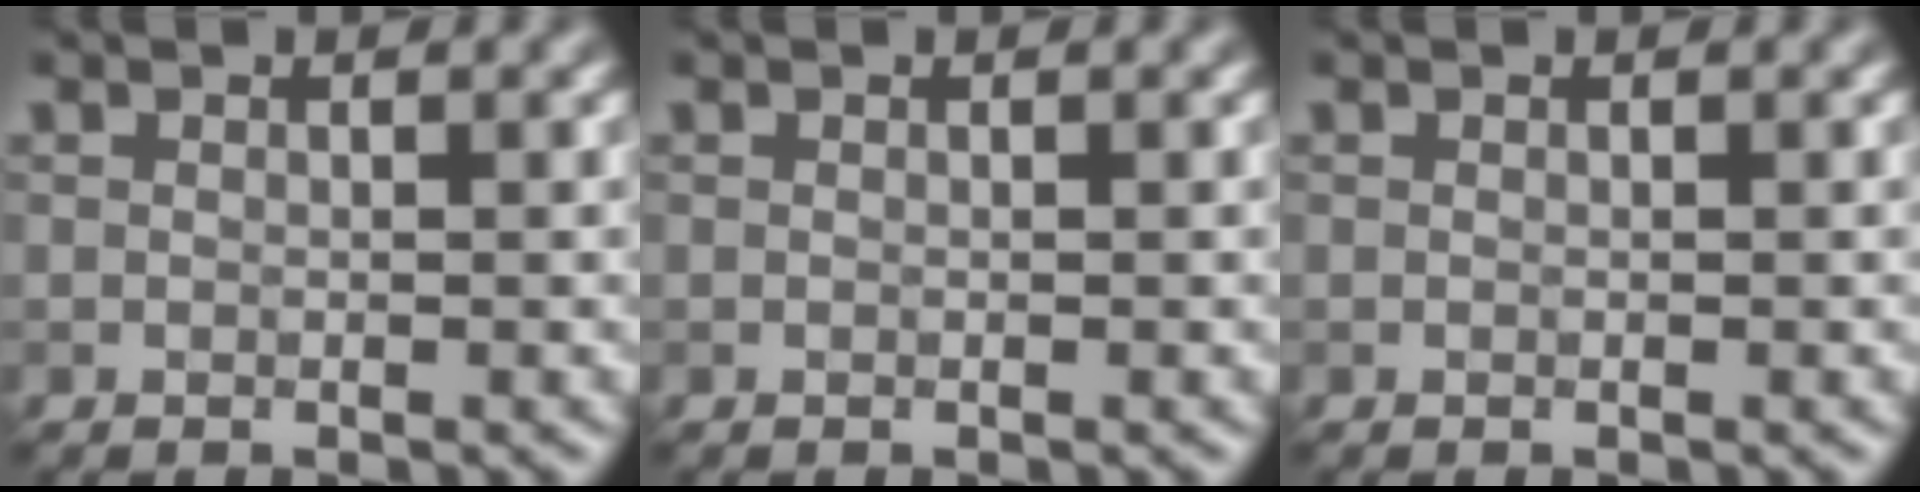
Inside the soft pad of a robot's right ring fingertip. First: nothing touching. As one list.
[{"total": 0.0}, {"total": 0.0}]